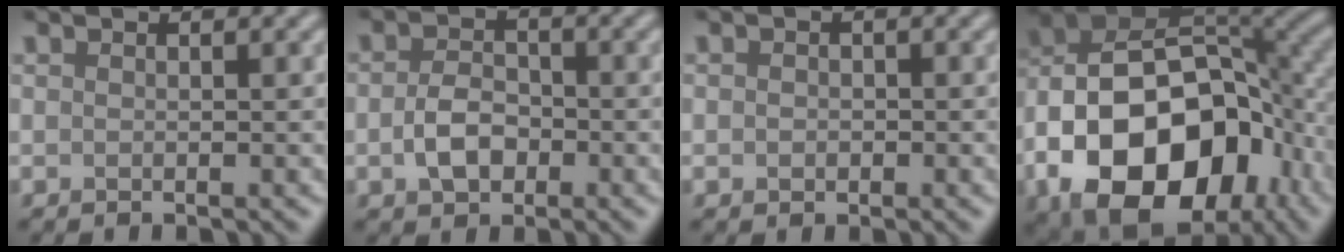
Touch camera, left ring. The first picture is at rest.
{"total": 3.3, "force": [-0.8, 2.3, 2.3], "torque": [-0.044, -0.001, -0.020]}
{"total": 0.9, "force": [-0.1, 0.8, 0.4], "torque": [-0.003, -0.005, -0.003]}
{"total": 17.0, "force": [-5.8, 11.1, 11.4], "torque": [-0.199, -0.004, -0.103]}